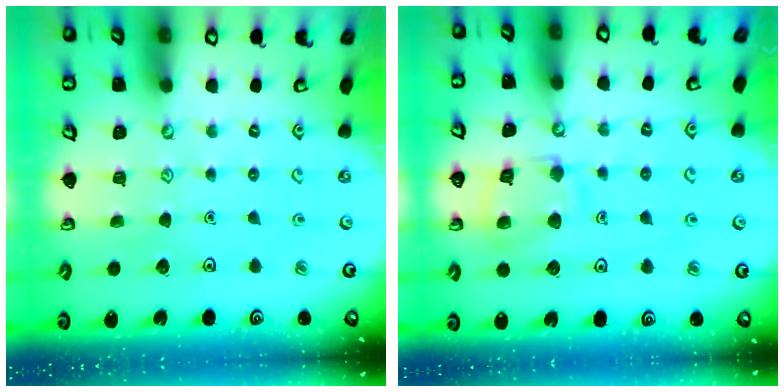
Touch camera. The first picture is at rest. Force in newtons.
{"total": 11.0, "press": 11.0, "slide": 0.9}